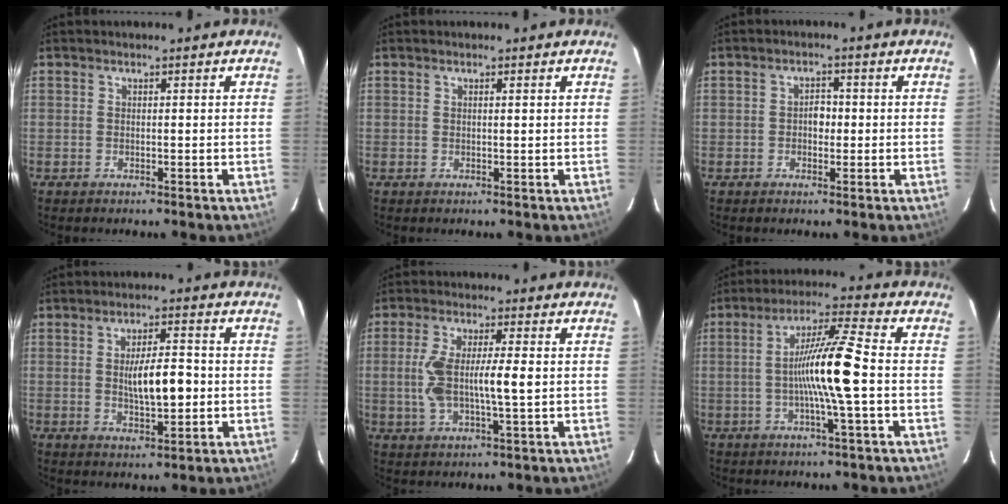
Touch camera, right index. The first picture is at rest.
{"total": 0.6, "force": [0.4, 0.0, 0.4], "torque": [-0.010, 0.004, 0.007]}
{"total": 2.3, "force": [-0.2, 1.5, 1.8], "torque": [-0.024, 0.006, -0.005]}
{"total": 7.5, "force": [-0.3, 2.1, 7.2], "torque": [-0.124, 0.003, -0.002]}
{"total": 8.7, "force": [0.0, 1.5, 8.5], "torque": [-0.172, 0.007, 0.001]}
{"total": 10.9, "force": [-1.2, -0.6, 10.8], "torque": [-0.197, 0.006, -0.028]}